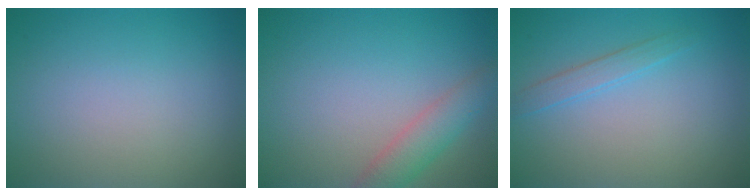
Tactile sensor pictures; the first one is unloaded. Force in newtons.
{"total": 3.0, "press": 3.0, "slide": 0.2}
{"total": 1.5, "press": 1.5, "slide": 0.1}